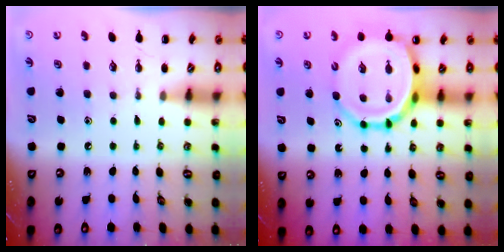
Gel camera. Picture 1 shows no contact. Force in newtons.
{"total": 13.8, "press": 13.3, "slide": 3.8}